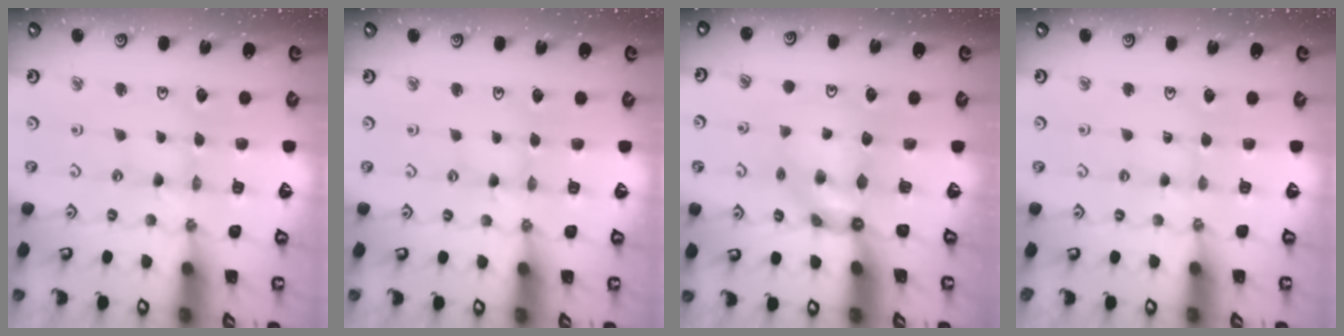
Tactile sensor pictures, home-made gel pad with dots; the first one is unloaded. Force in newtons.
{"total": 1.4, "press": 1.4, "slide": 0.2}
{"total": 6.2, "press": 6.2, "slide": 0.5}
{"total": 2.0, "press": 2.0, "slide": 0.4}